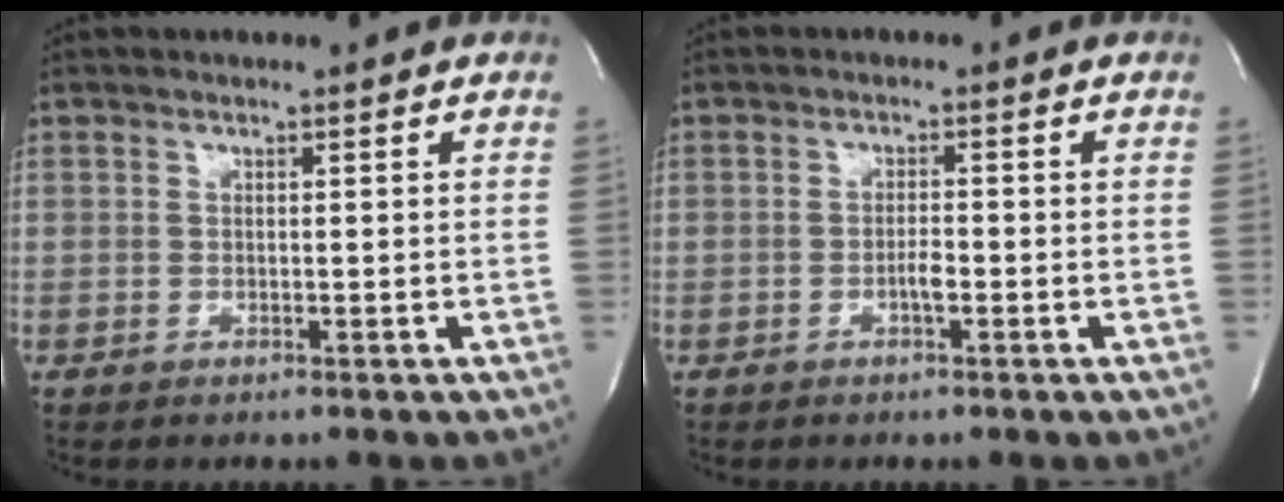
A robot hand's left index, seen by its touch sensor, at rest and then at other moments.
{"total": 1.5, "force": [-0.7, 0.2, 1.3], "torque": [-0.023, 0.001, -0.014]}